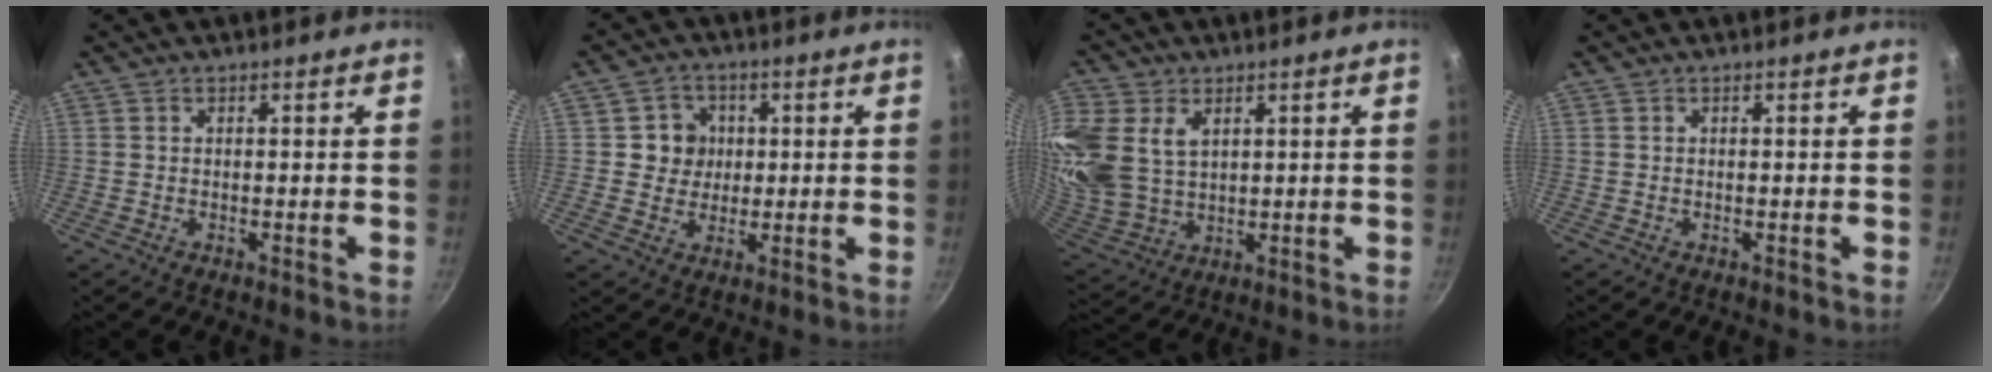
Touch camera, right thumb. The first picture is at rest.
{"total": 5.9, "force": [0.8, 5.6, 1.7], "torque": [0.015, 0.002, 0.008]}
{"total": 17.3, "force": [5.3, 12.5, 10.7], "torque": [-0.252, -0.001, 0.120]}
{"total": 0.0}